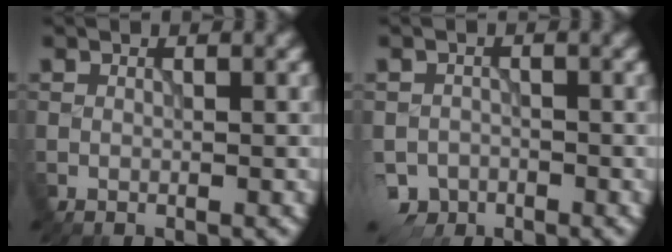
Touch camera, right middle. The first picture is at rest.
{"total": 4.5, "force": [-3.2, 3.1, 1.1], "torque": [-0.013, -0.017, -0.055]}